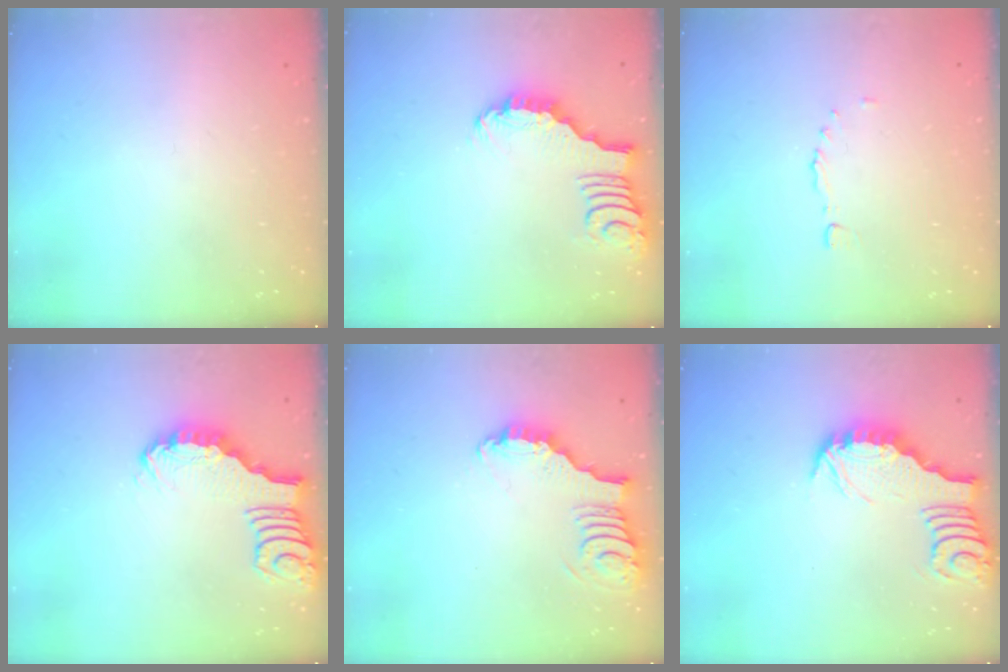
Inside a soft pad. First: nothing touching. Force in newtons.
{"total": 2.1, "press": 2.1, "slide": 0.2}
{"total": 1.7, "press": 1.5, "slide": 0.7}
{"total": 2.7, "press": 2.7, "slide": 0.4}
{"total": 3.8, "press": 3.7, "slide": 0.3}
{"total": 3.2, "press": 3.2, "slide": 0.4}